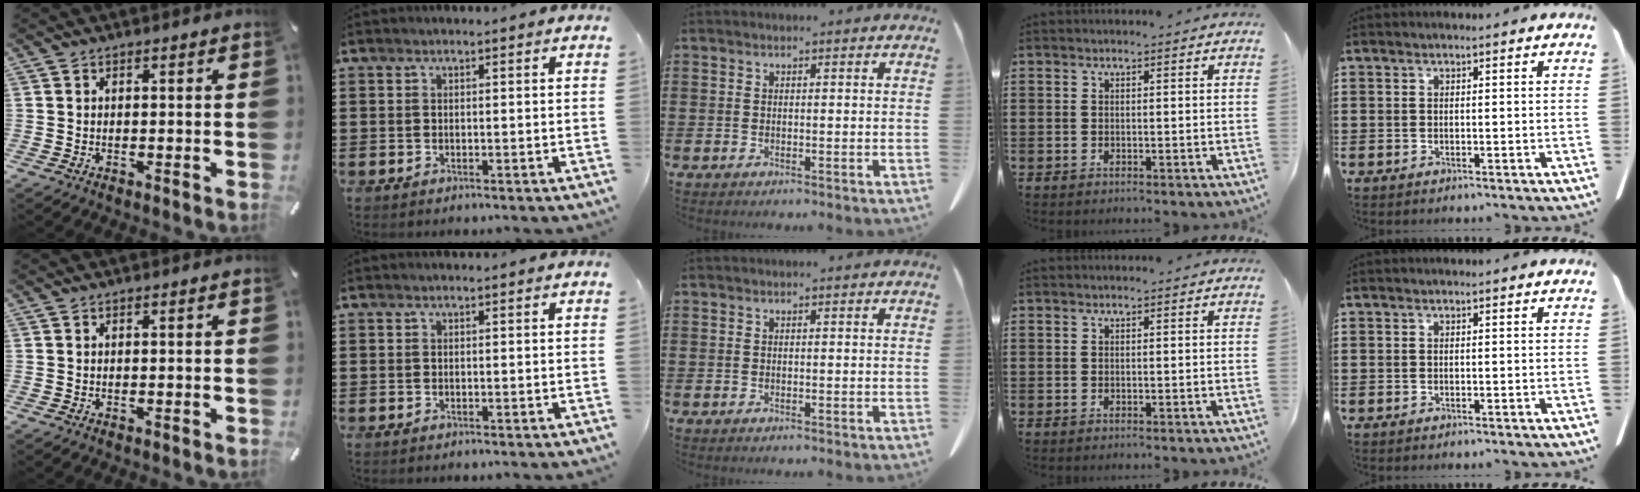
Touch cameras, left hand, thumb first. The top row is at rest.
{}